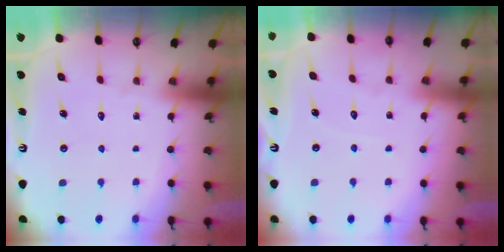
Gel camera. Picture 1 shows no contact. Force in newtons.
{"total": 2.6, "press": 2.6, "slide": 0.4}